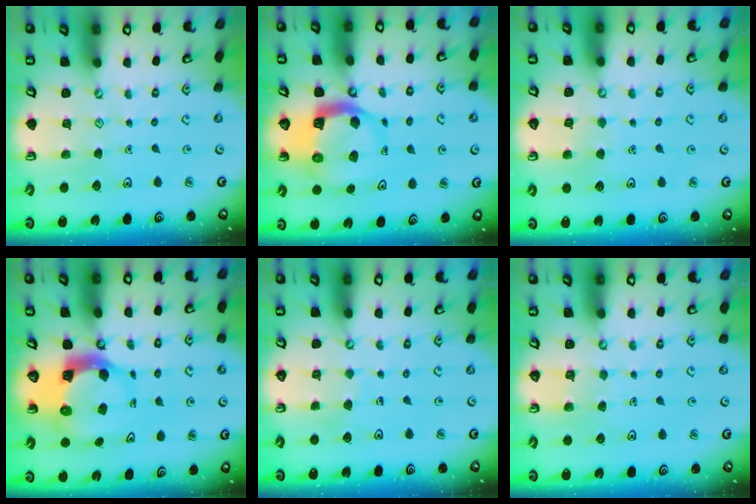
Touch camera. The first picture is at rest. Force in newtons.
{"total": 10.4, "press": 10.4, "slide": 1.3}
{"total": 3.9, "press": 3.9, "slide": 0.3}
{"total": 6.3, "press": 6.3, "slide": 0.6}
{"total": 3.2, "press": 3.2, "slide": 0.2}
{"total": 3.3, "press": 3.3, "slide": 0.3}